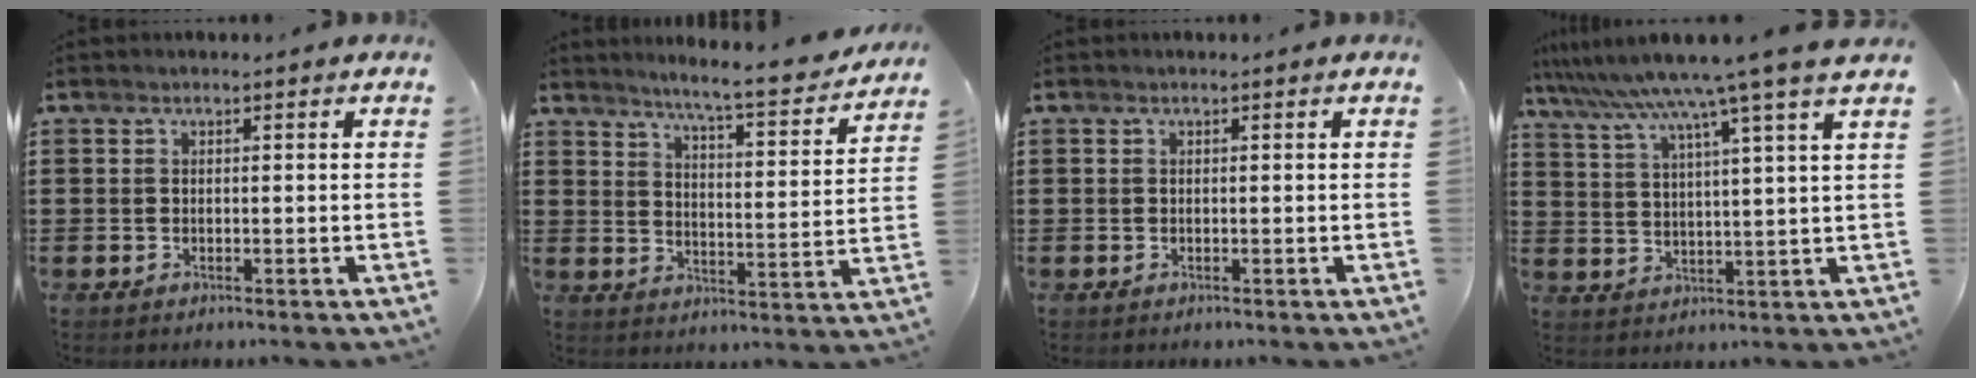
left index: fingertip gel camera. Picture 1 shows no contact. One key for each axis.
{"total": 7.0, "fx": 6.3, "fy": -0.6, "fz": 2.9, "tx": -0.065, "ty": -0.049, "tz": 0.101}
{"total": 0.0}
{"total": 8.9, "fx": 7.2, "fy": -1.3, "fz": 5.1, "tx": -0.126, "ty": -0.038, "tz": 0.113}